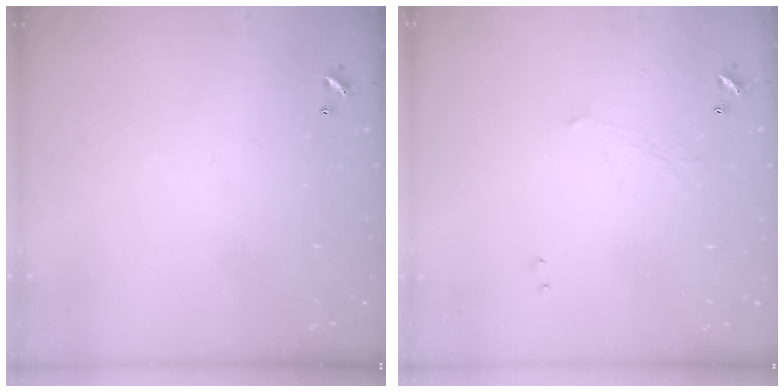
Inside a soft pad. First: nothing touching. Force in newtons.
{"total": 0.6, "press": 0.2, "slide": 0.5}